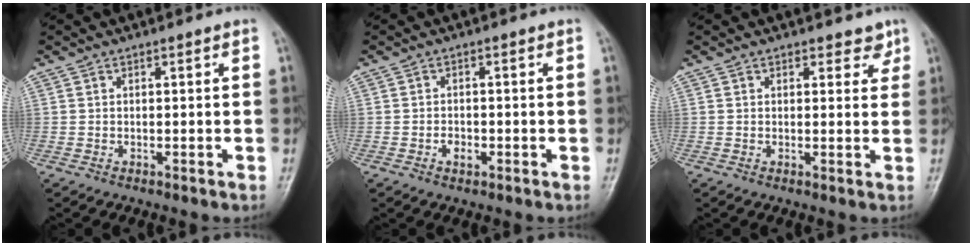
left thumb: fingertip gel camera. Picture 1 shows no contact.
{"total": 2.0, "force": [-0.8, 1.4, 1.2], "torque": [-0.013, 0.004, -0.015]}
{"total": 2.7, "force": [2.0, 1.7, 0.7], "torque": [0.018, -0.009, 0.020]}